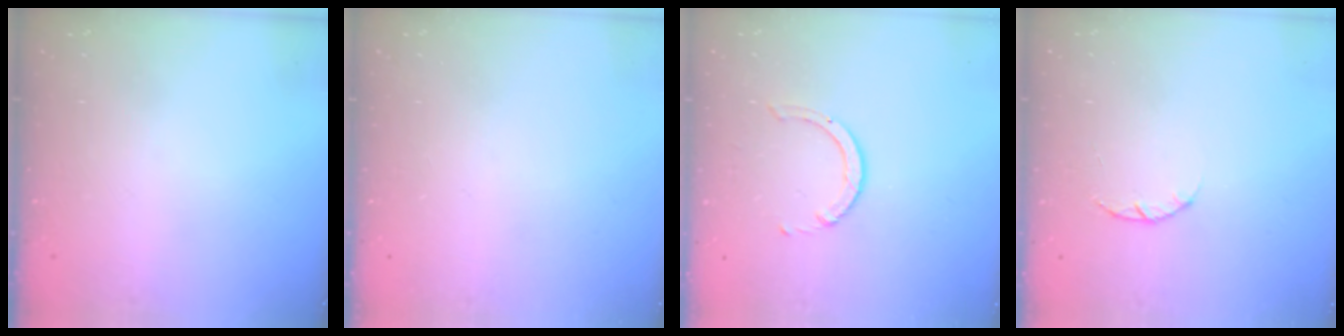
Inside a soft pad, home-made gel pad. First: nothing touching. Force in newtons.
{"total": 0.0}
{"total": 2.3, "press": 2.3, "slide": 0.3}
{"total": 1.4, "press": 1.3, "slide": 0.3}